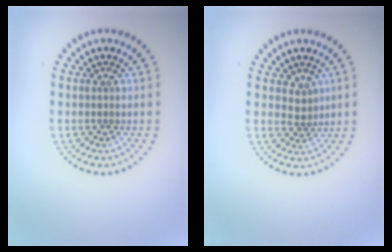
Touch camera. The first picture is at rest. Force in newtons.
{"total": 1.6, "press": 1.2, "slide": 1.0}